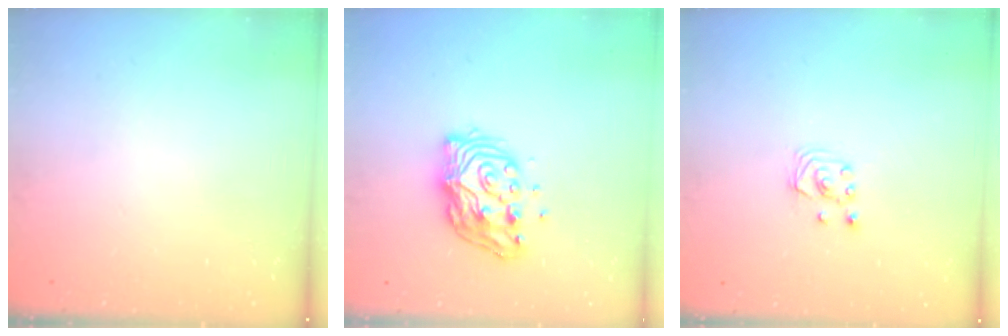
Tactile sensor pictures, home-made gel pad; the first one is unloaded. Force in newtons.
{"total": 13.8, "press": 13.7, "slide": 1.6}
{"total": 2.7, "press": 2.7, "slide": 0.3}